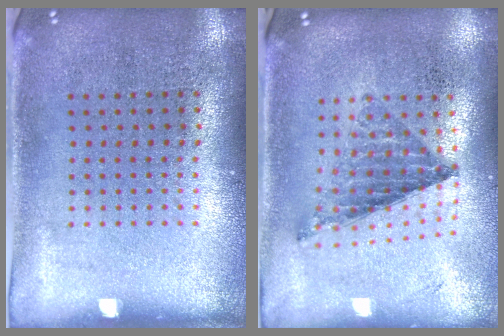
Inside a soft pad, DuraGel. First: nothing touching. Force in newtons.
{"total": 0.8, "press": 0.8, "slide": 0.0}